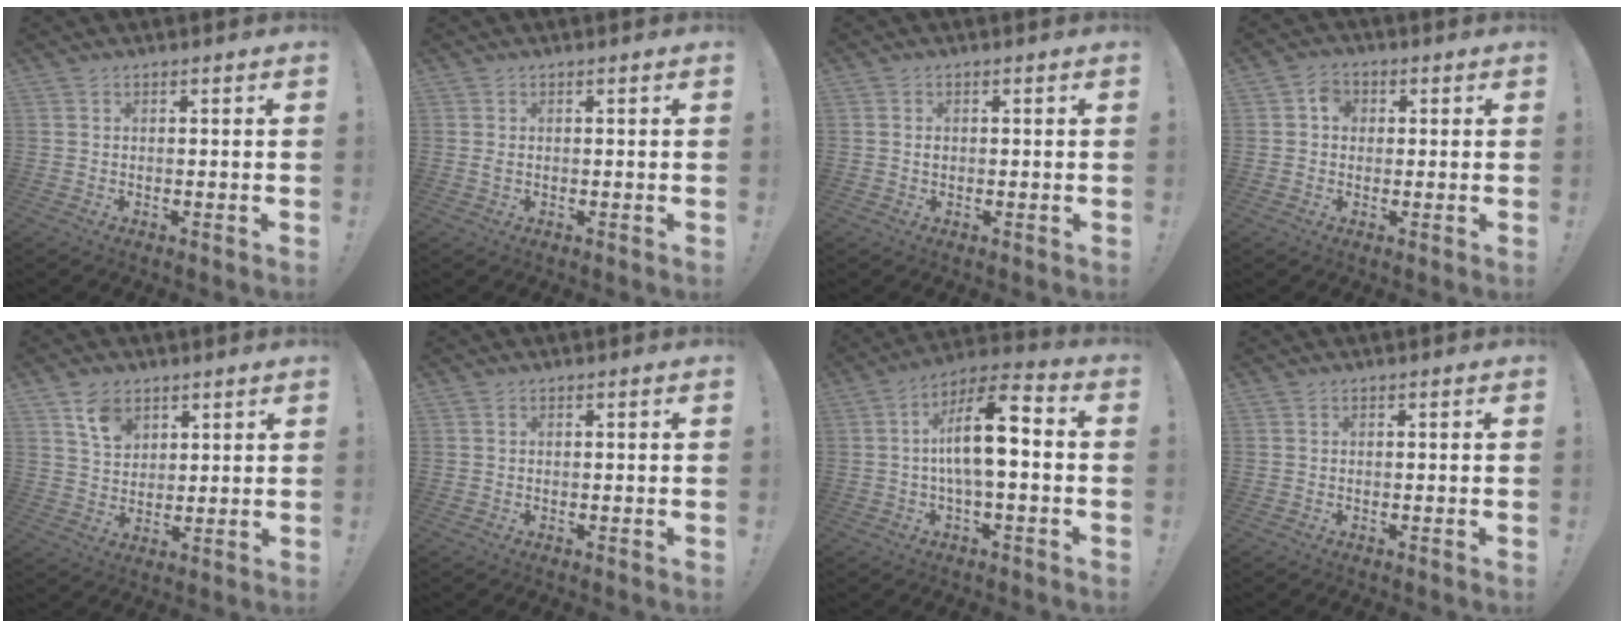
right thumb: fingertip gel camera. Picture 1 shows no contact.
{"total": 0.6, "force": [0.0, 0.3, 0.5], "torque": [-0.009, 0.001, 0.000]}
{"total": 0.7, "force": [0.0, 0.6, 0.2], "torque": [-0.006, 0.004, 0.000]}
{"total": 4.1, "force": [0.3, 3.5, 2.1], "torque": [-0.027, 0.006, 0.004]}
{"total": 8.1, "force": [4.9, 5.7, 2.9], "torque": [-0.048, -0.022, 0.094]}
{"total": 0.0}
{"total": 14.1, "force": [0.2, 4.5, 13.3], "torque": [-0.226, 0.005, -0.005]}
{"total": 0.0}